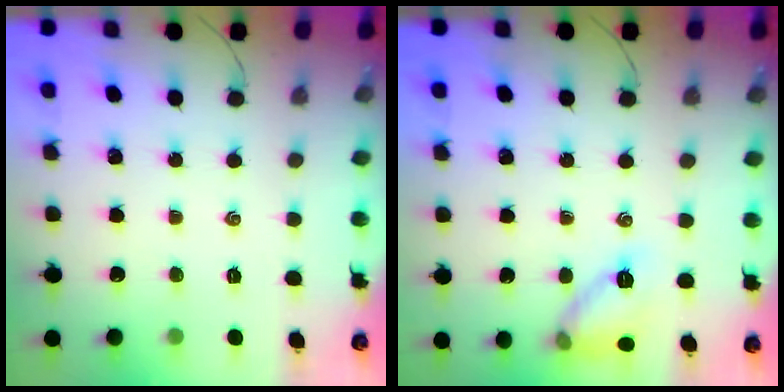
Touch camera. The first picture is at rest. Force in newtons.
{"total": 10.2, "press": 10.1, "slide": 1.4}